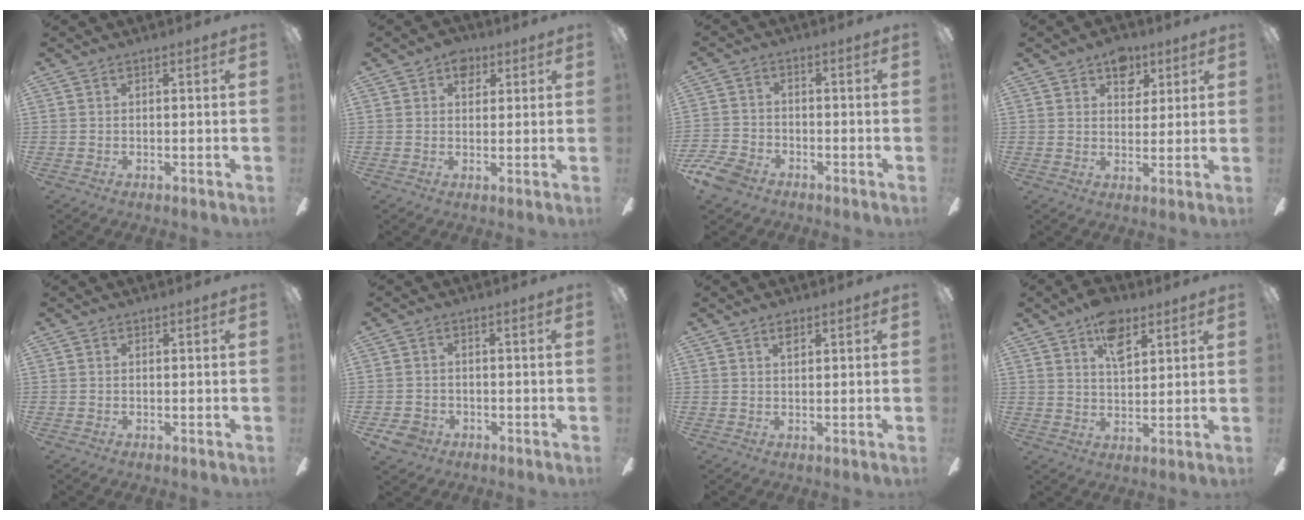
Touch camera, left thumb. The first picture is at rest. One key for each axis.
{"total": 4.9, "fx": 2.6, "fy": 3.5, "fz": 2.3, "tx": -0.019, "ty": 0.001, "tz": 0.043}
{"total": 7.2, "fx": -5.0, "fy": 4.2, "fz": 3.0, "tx": -0.068, "ty": 0.026, "tz": -0.096}
{"total": 7.1, "fx": 4.2, "fy": 4.9, "fz": 3.0, "tx": -0.023, "ty": -0.013, "tz": 0.072}
{"total": 0.0}
{"total": 5.0, "fx": -3.2, "fy": 3.5, "fz": 1.7, "tx": -0.048, "ty": 0.014, "tz": -0.063}
{"total": 2.1, "fx": 1.4, "fy": 1.0, "fz": 1.2, "tx": -0.010, "ty": -0.005, "tz": 0.022}
{"total": 9.2, "fx": 5.5, "fy": 5.0, "fz": 5.5, "tx": -0.079, "ty": -0.016, "tz": 0.096}